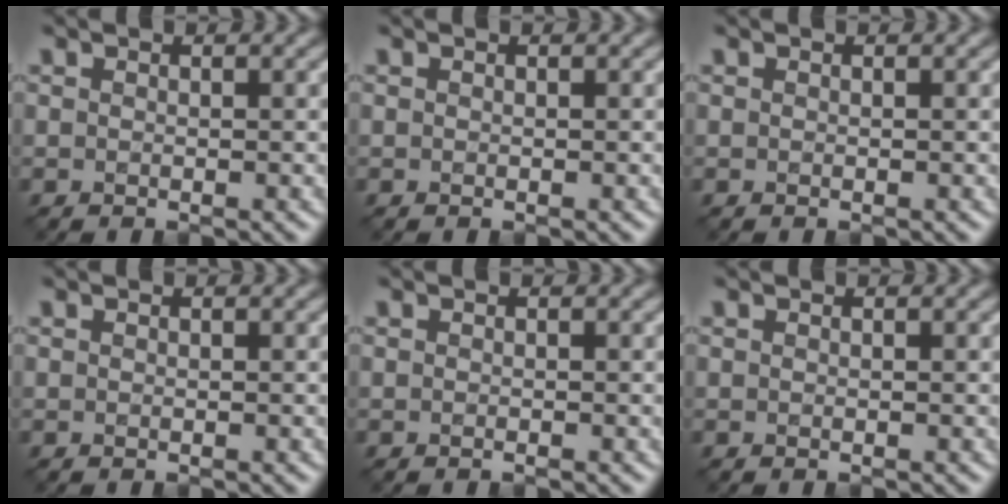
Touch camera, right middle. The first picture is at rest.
{"total": 0.0}
{"total": 0.0}
{"total": 0.0}
{"total": 0.0}
{"total": 0.0}